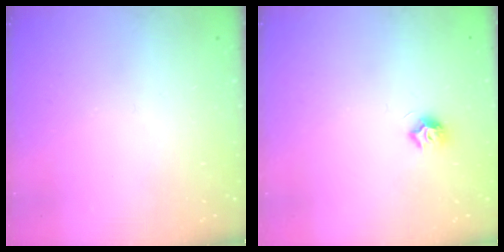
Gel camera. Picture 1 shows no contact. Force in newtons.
{"total": 7.4, "press": 7.4, "slide": 0.6}